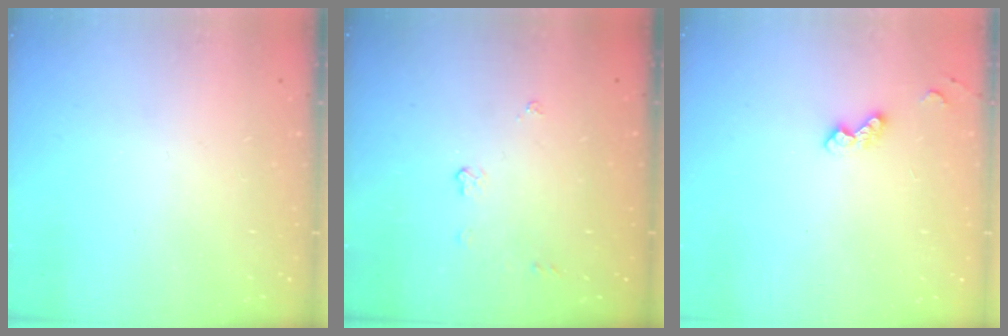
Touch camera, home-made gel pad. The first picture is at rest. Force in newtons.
{"total": 3.8, "press": 3.8, "slide": 0.5}
{"total": 5.9, "press": 5.8, "slide": 0.9}